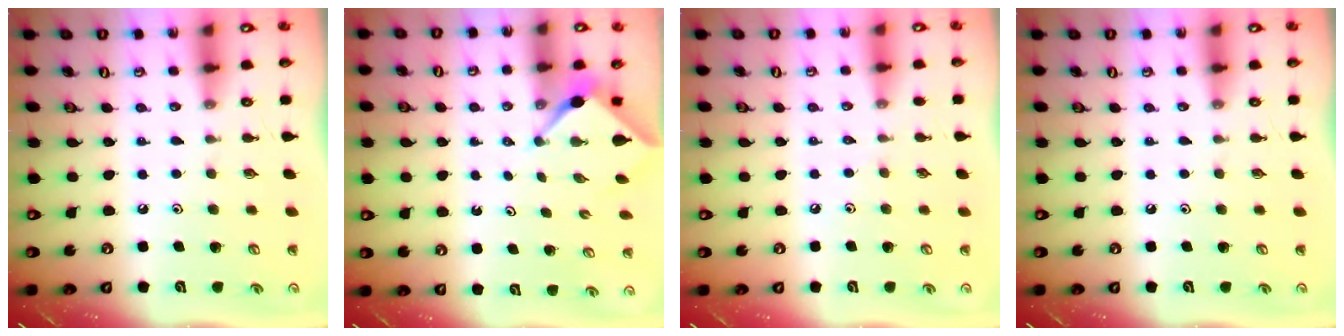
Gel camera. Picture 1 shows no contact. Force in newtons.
{"total": 2.3, "press": 2.3, "slide": 0.3}
{"total": 3.3, "press": 3.2, "slide": 0.4}
{"total": 0.0}